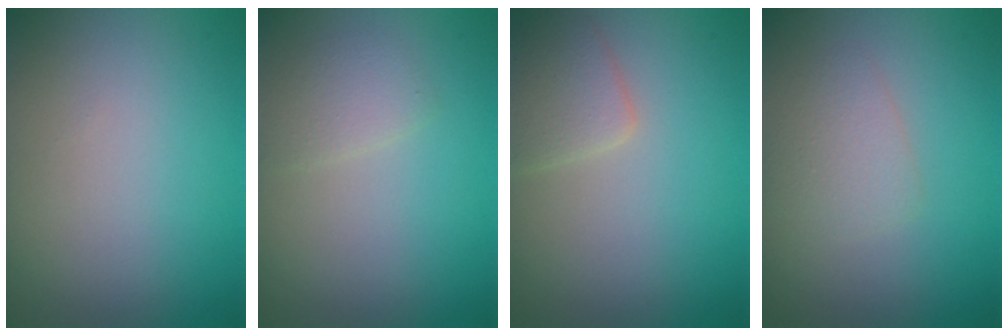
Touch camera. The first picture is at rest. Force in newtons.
{"total": 1.6, "press": 1.6, "slide": 0.1}
{"total": 2.5, "press": 2.5, "slide": 0.1}
{"total": 2.1, "press": 2.1, "slide": 0.1}